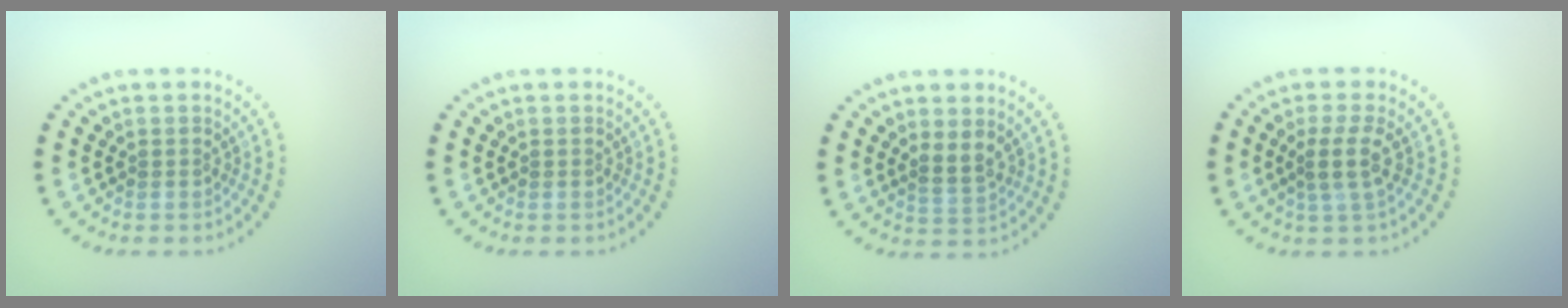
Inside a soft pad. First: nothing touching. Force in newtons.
{"total": 0.0}
{"total": 1.8, "press": 1.6, "slide": 0.9}
{"total": 2.4, "press": 1.8, "slide": 1.7}